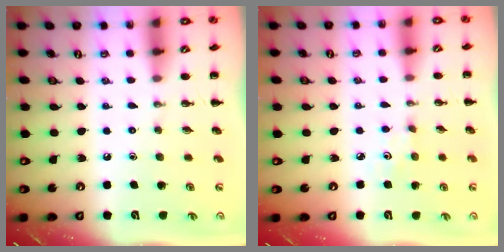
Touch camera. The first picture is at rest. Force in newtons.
{"total": 2.2, "press": 2.1, "slide": 0.7}